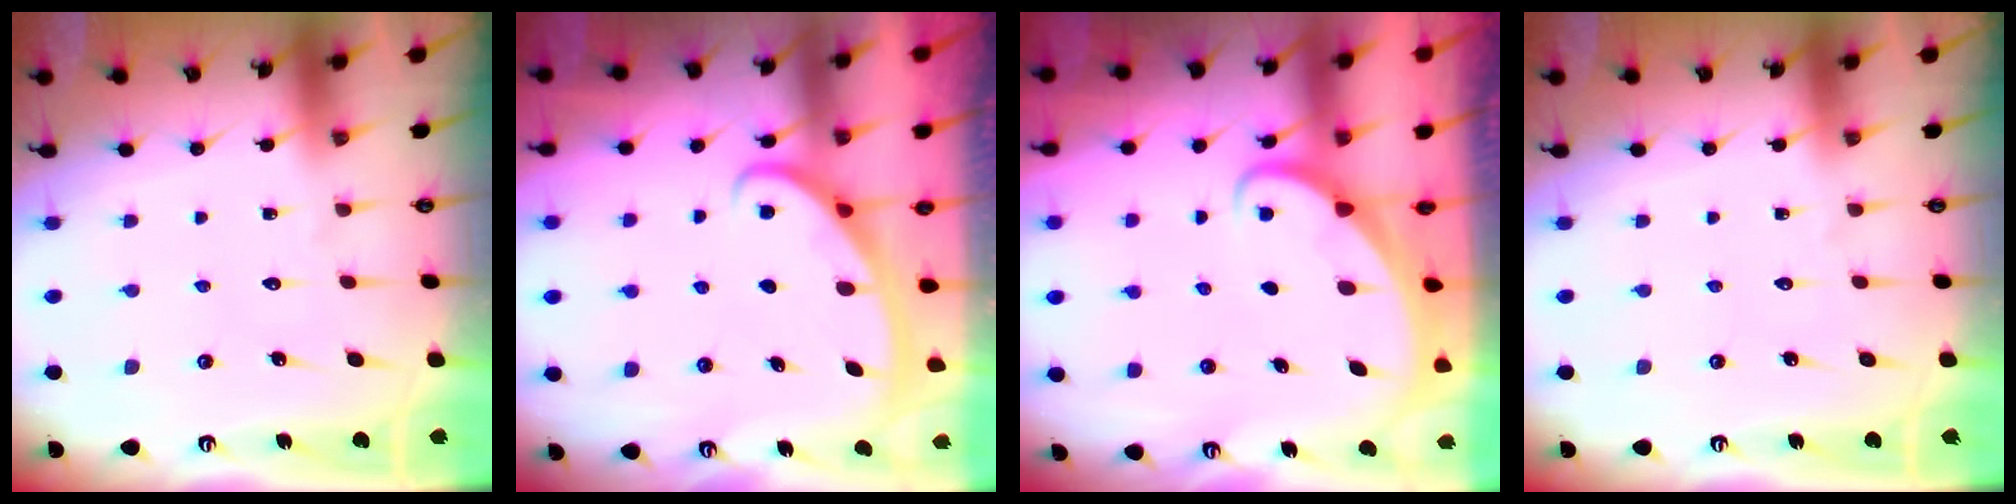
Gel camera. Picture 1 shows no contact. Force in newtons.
{"total": 3.0, "press": 3.0, "slide": 0.4}
{"total": 1.8, "press": 1.8, "slide": 0.0}
{"total": 0.0}